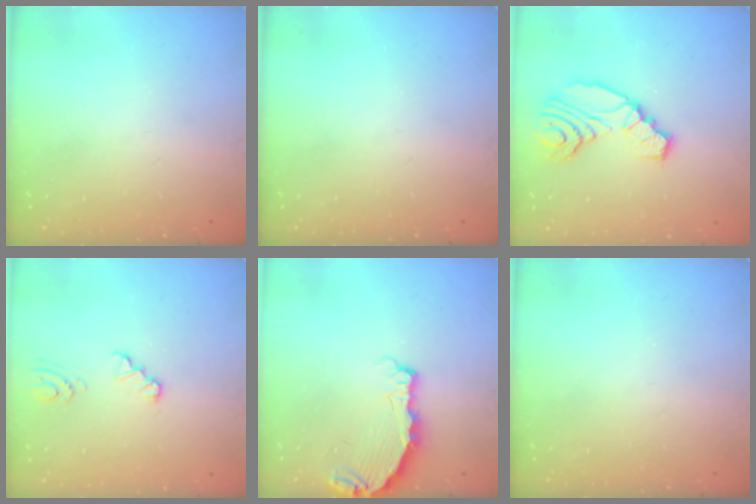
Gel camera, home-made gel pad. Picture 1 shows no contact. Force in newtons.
{"total": 0.0}
{"total": 13.9, "press": 13.2, "slide": 4.4}
{"total": 1.2, "press": 1.2, "slide": 0.2}
{"total": 5.0, "press": 4.9, "slide": 0.6}
{"total": 0.0}